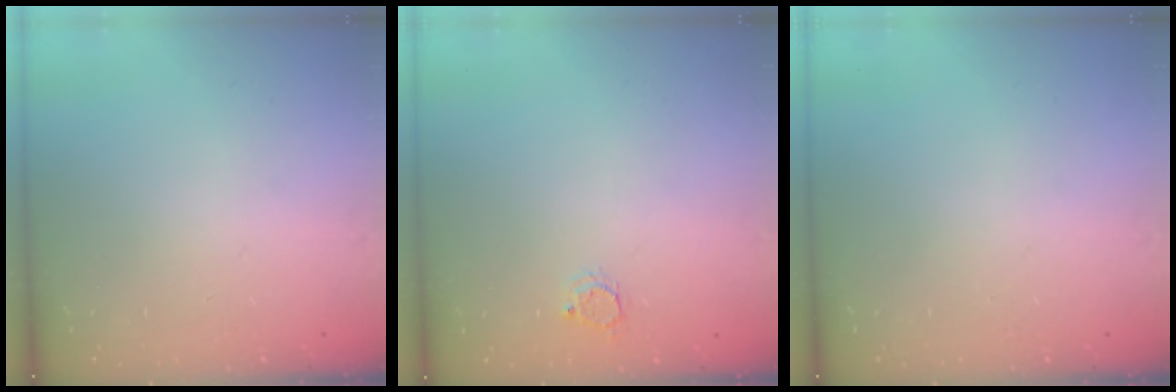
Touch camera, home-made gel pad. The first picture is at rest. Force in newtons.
{"total": 2.9, "press": 2.8, "slide": 0.4}
{"total": 0.0}